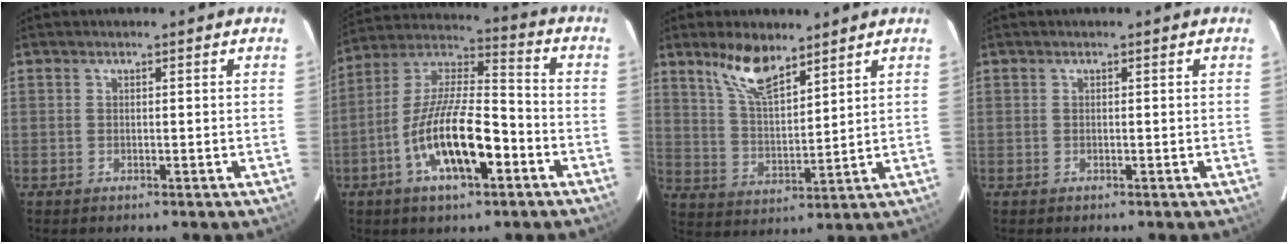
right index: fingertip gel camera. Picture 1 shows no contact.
{"total": 16.0, "force": [-6.5, 5.2, 13.7], "torque": [-0.265, -0.005, -0.118]}
{"total": 9.4, "force": [6.9, 3.0, 5.6], "torque": [-0.103, 0.003, 0.138]}
{"total": 0.0}